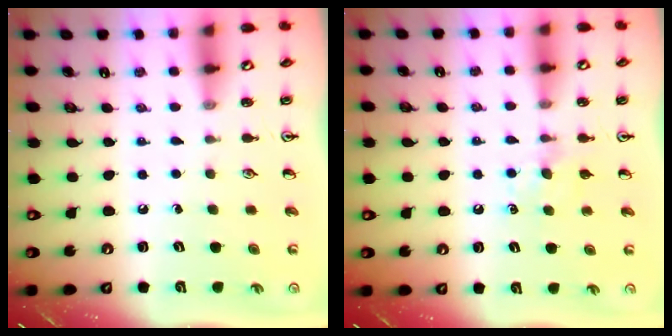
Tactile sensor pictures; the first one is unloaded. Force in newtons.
{"total": 4.8, "press": 4.7, "slide": 0.7}